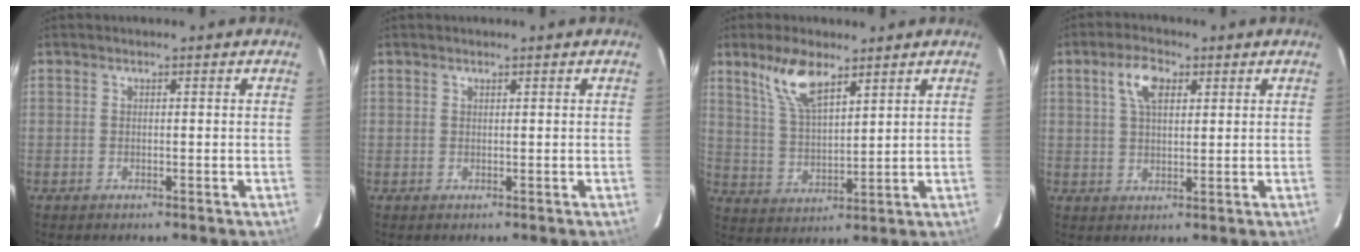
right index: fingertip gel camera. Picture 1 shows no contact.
{"total": 0.5, "force": [0.3, 0.4, -0.2], "torque": [0.004, 0.001, 0.005]}
{"total": 9.1, "force": [6.1, 3.3, 5.9], "torque": [-0.117, 0.008, 0.128]}
{"total": 5.8, "force": [2.5, 2.9, 4.3], "torque": [-0.080, 0.013, 0.045]}